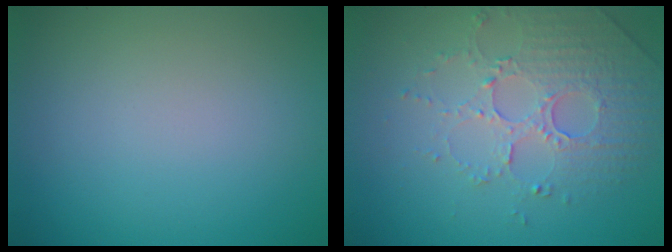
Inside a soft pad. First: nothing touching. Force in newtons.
{"total": 5.0, "press": 3.4, "slide": 3.6}